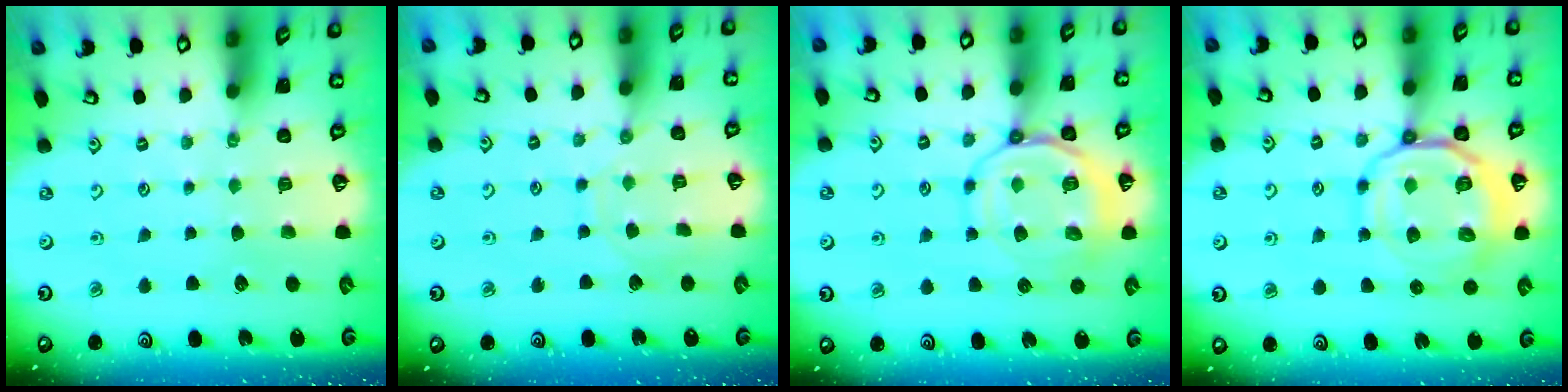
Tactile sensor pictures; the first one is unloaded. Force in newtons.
{"total": 7.3, "press": 7.2, "slide": 0.6}
{"total": 12.2, "press": 12.0, "slide": 1.6}
{"total": 13.7, "press": 13.6, "slide": 1.7}